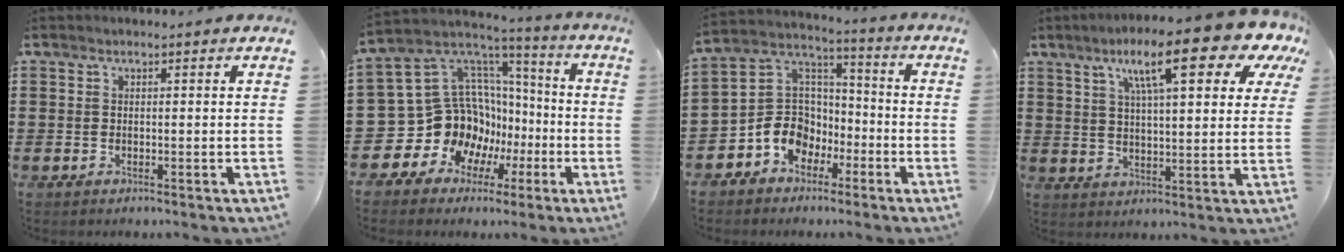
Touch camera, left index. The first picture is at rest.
{"total": 15.0, "force": [-2.9, 13.8, 5.1], "torque": [-0.156, -0.030, -0.021]}
{"total": 8.4, "force": [-3.9, 7.2, 2.0], "torque": [-0.076, 0.010, -0.077]}
{"total": 13.9, "force": [7.9, 2.4, 11.1], "torque": [-0.185, -0.027, 0.120]}